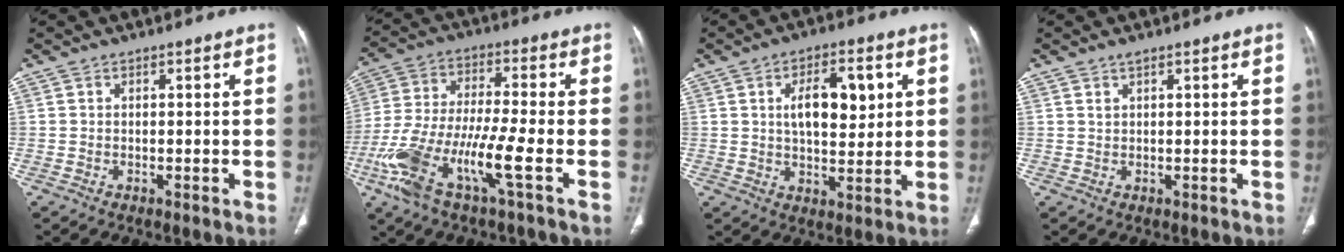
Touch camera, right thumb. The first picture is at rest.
{"total": 15.0, "force": [-6.0, 2.3, 13.5], "torque": [-0.306, 0.016, -0.119]}
{"total": 10.8, "force": [2.8, 5.2, 9.1], "torque": [-0.119, -0.006, 0.046]}
{"total": 0.9, "force": [0.8, 0.1, 0.5], "torque": [-0.008, -0.003, 0.017]}